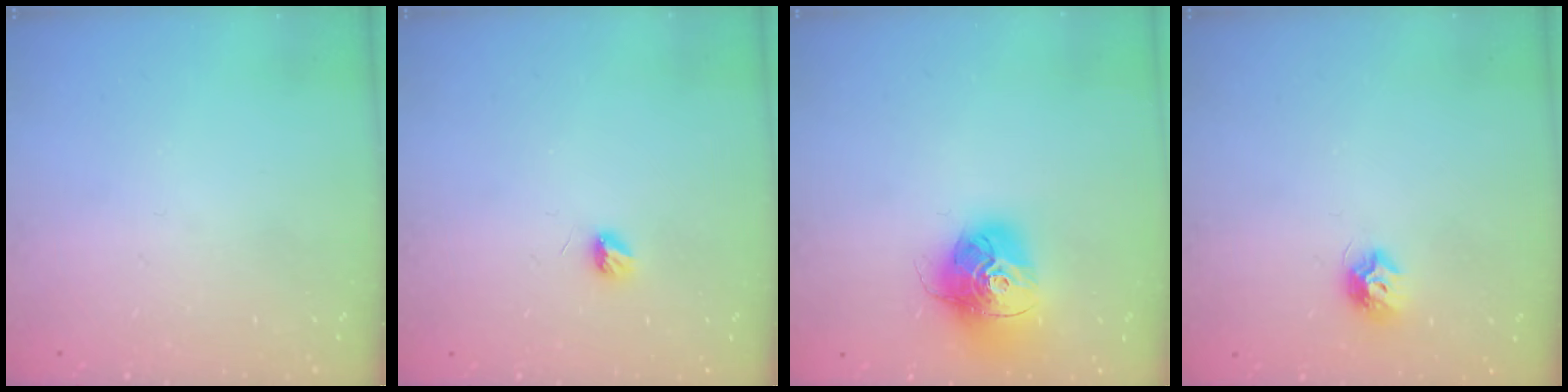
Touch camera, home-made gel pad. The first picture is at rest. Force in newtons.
{"total": 3.8, "press": 3.7, "slide": 0.5}
{"total": 15.3, "press": 15.2, "slide": 1.8}
{"total": 7.4, "press": 7.4, "slide": 0.2}